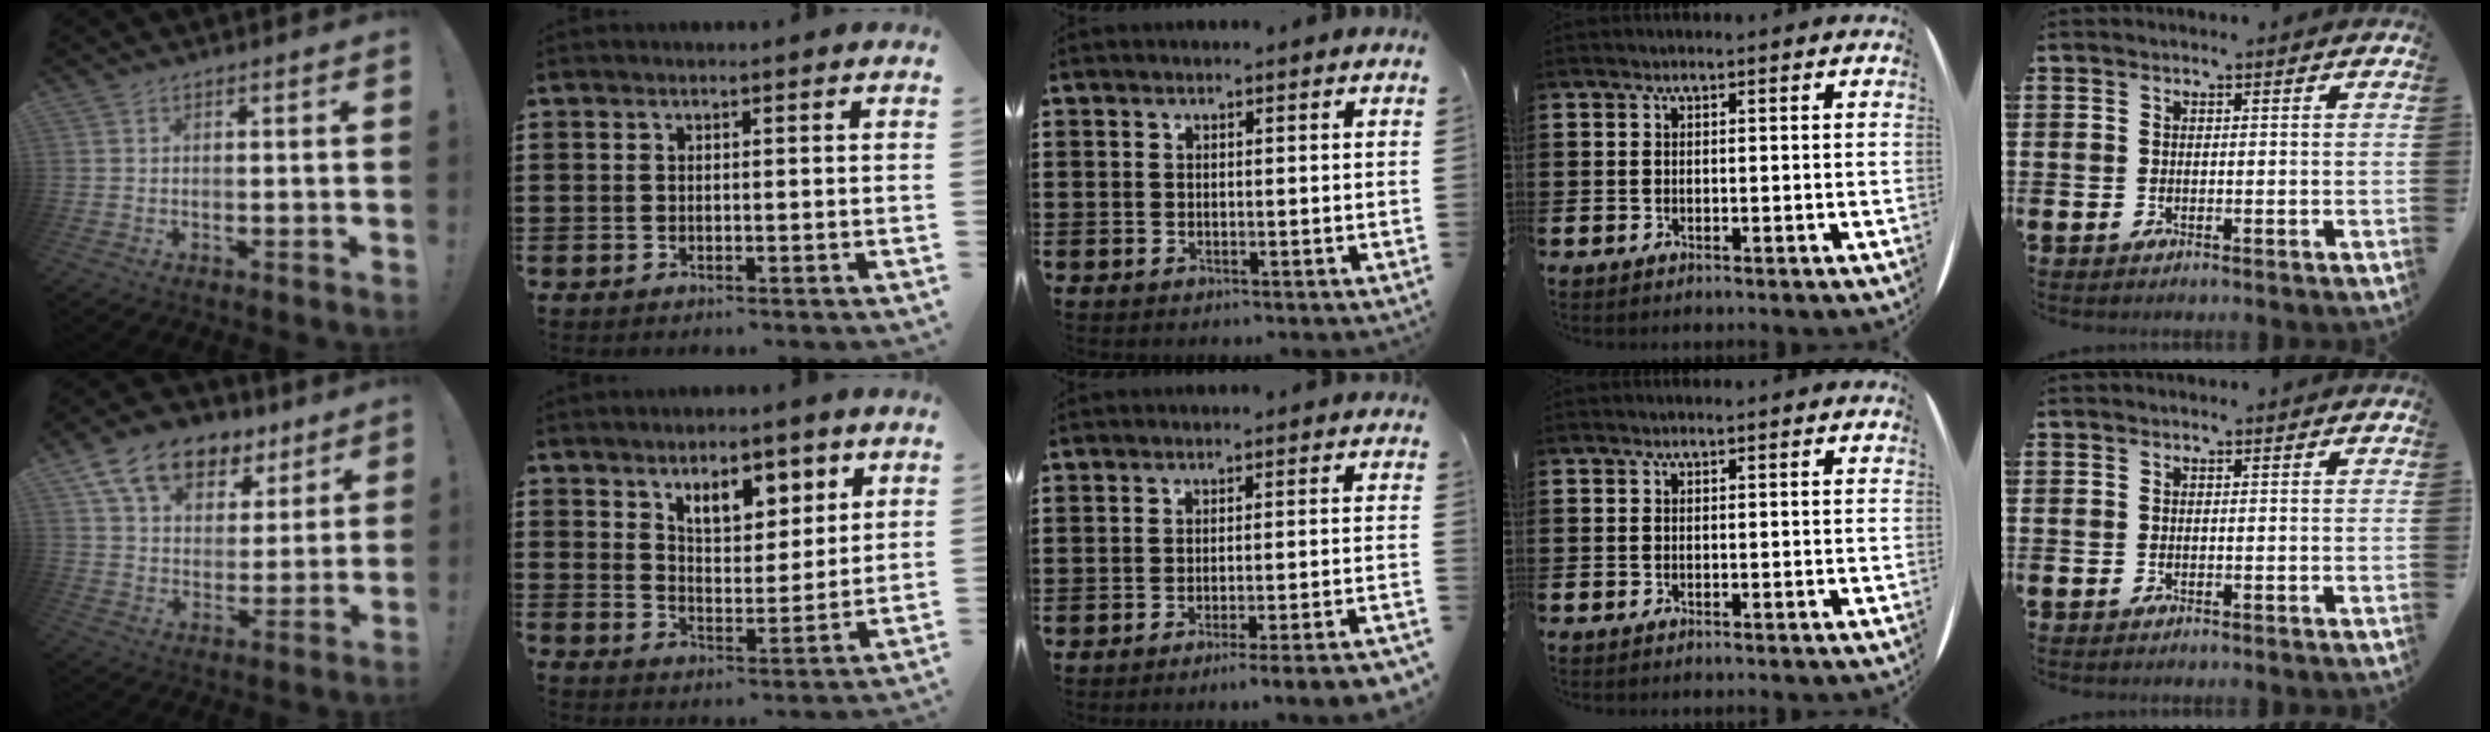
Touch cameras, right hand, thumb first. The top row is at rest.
{"thumb": {"total": 15.6, "force": [9.7, 9.8, 7.2], "torque": [-0.113, -0.054, 0.178]}, "index": {"total": 7.0, "force": [4.4, 3.5, 4.2], "torque": [-0.076, -0.004, 0.075]}, "middle": {"total": 3.5, "force": [-2.9, -0.8, 1.8], "torque": [-0.028, -0.012, -0.057]}}